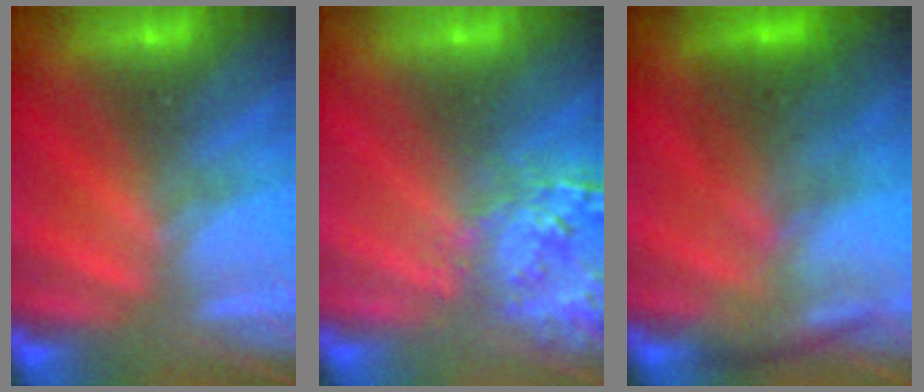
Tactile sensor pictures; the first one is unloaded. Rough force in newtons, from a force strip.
{"total": 2.6}
{"total": 2.7}